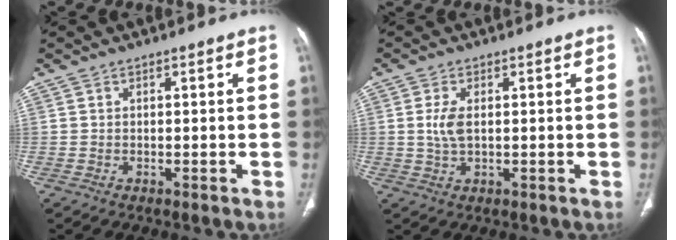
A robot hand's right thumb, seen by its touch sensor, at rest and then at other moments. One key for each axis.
{"total": 3.8, "fx": 0.4, "fy": 1.8, "fz": 3.3, "tx": -0.078, "ty": -0.001, "tz": 0.012}